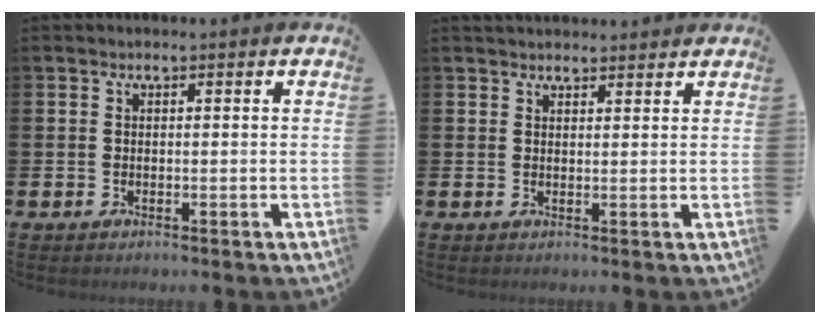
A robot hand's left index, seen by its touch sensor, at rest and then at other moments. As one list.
[{"total": 2.2, "force": [2.1, 0.6, 0.1], "torque": [0.006, -0.009, 0.037]}]